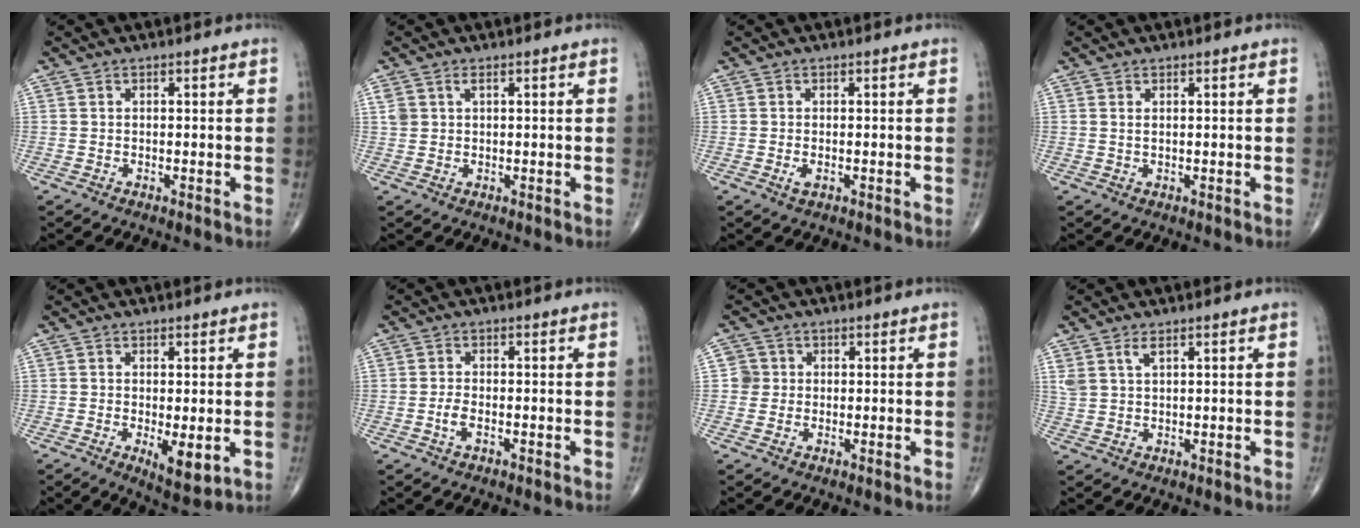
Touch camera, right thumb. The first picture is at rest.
{"total": 2.0, "force": [0.9, 1.2, 1.3], "torque": [-0.030, 0.006, 0.025]}
{"total": 1.3, "force": [-0.4, 0.6, 1.1], "torque": [-0.021, -0.002, -0.007]}
{"total": 0.6, "force": [0.3, 0.2, 0.5], "torque": [-0.011, 0.000, 0.006]}
{"total": 5.5, "force": [-1.0, 2.0, 5.1], "torque": [-0.075, -0.018, -0.007]}
{"total": 2.2, "force": [-0.8, 1.0, 1.8], "torque": [-0.040, 0.005, -0.015]}
{"total": 2.7, "force": [0.2, 2.7, 0.1], "torque": [0.020, 0.007, -0.002]}
{"total": 2.6, "force": [1.6, 1.0, 1.8], "torque": [-0.042, -0.001, 0.041]}